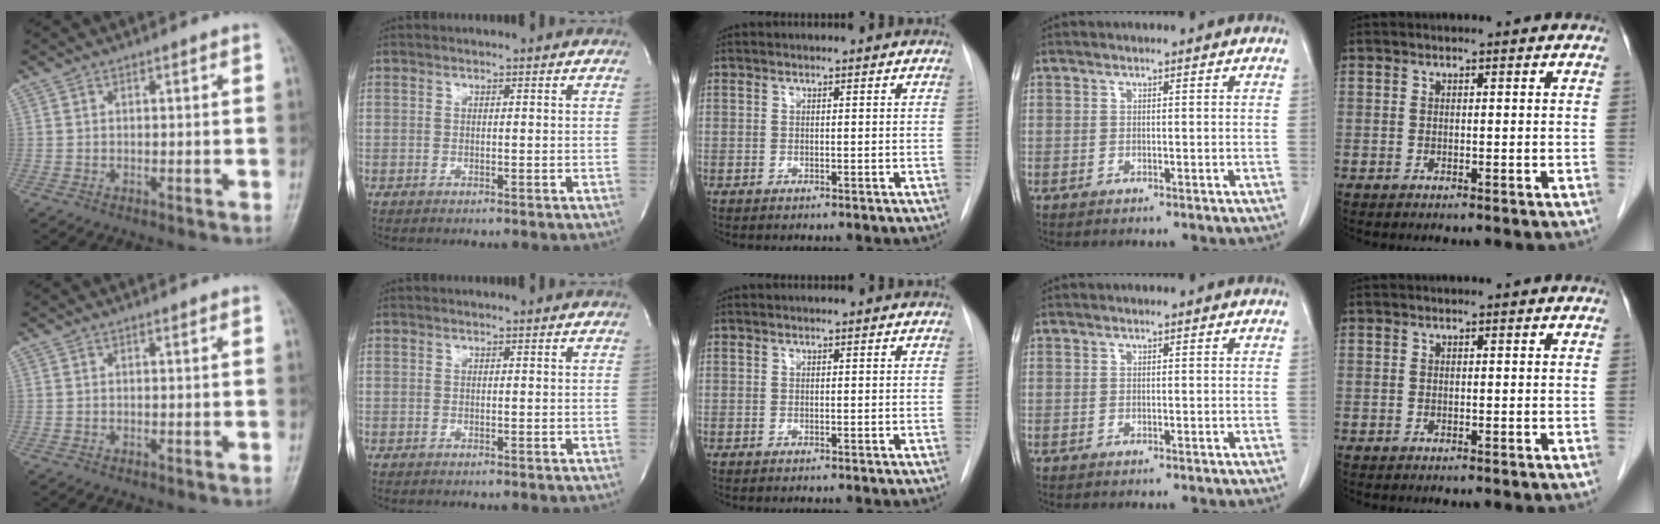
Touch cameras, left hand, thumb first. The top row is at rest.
{}